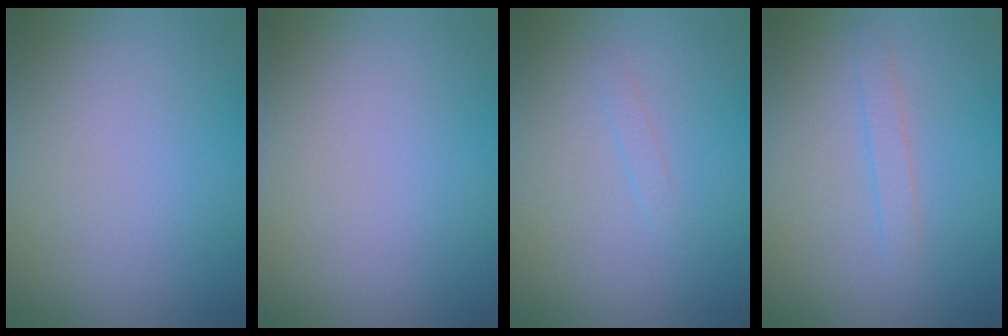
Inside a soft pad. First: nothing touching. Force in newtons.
{"total": 0.0}
{"total": 0.7, "press": 0.7, "slide": 0.0}
{"total": 1.3, "press": 1.3, "slide": 0.1}